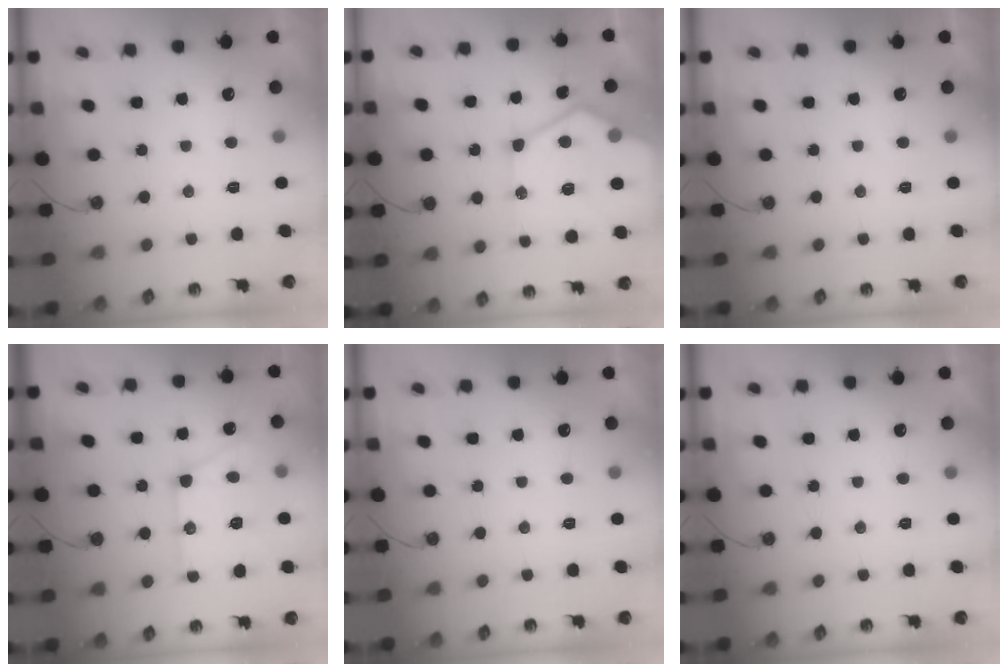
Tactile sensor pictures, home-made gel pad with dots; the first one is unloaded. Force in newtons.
{"total": 19.8, "press": 19.6, "slide": 2.4}
{"total": 0.0}
{"total": 14.9, "press": 14.8, "slide": 1.1}
{"total": 0.0}
{"total": 0.0}